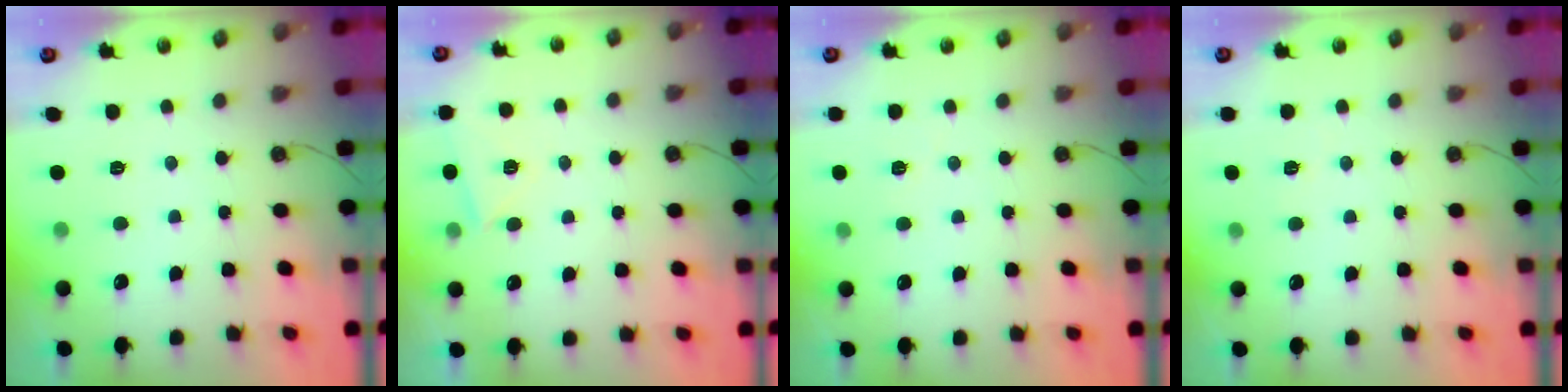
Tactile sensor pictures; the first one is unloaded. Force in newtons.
{"total": 5.3, "press": 4.7, "slide": 2.3}
{"total": 2.0, "press": 1.7, "slide": 0.9}
{"total": 2.9, "press": 1.6, "slide": 2.4}